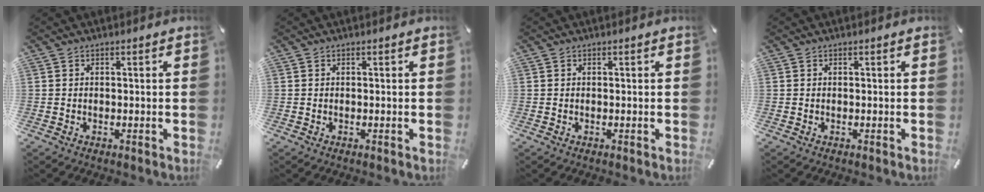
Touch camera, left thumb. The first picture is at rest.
{"total": 0.0}
{"total": 0.0}
{"total": 0.0}